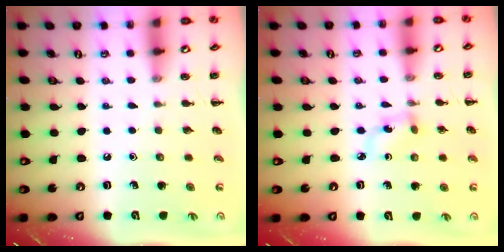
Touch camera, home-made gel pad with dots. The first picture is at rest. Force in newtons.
{"total": 3.5, "press": 3.3, "slide": 1.0}